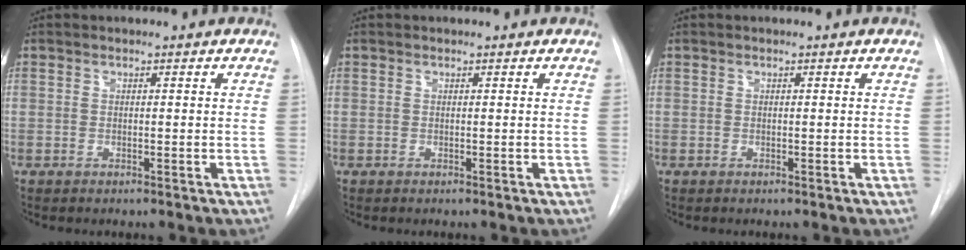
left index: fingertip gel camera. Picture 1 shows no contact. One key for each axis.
{"total": 0.0}
{"total": 0.0}